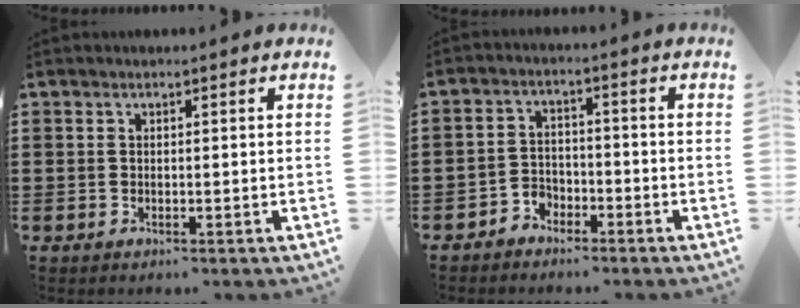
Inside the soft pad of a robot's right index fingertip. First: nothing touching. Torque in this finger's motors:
{"motor_torque": [-0.17, 0.29, 0.00, -0.02]}